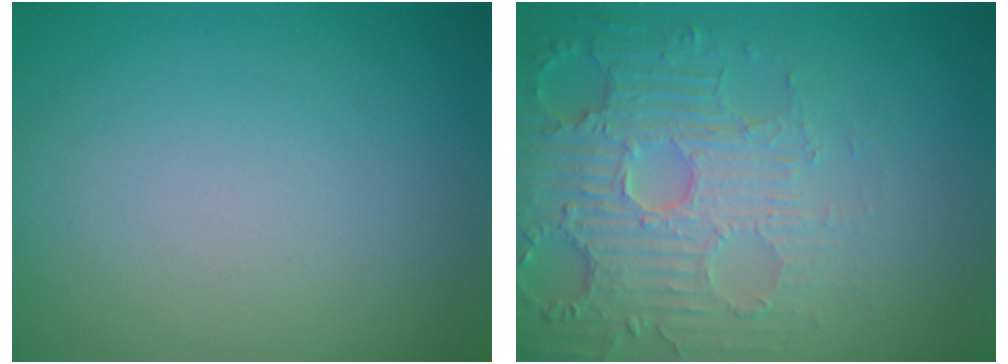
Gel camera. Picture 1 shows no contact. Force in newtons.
{"total": 4.8, "press": 4.6, "slide": 1.2}